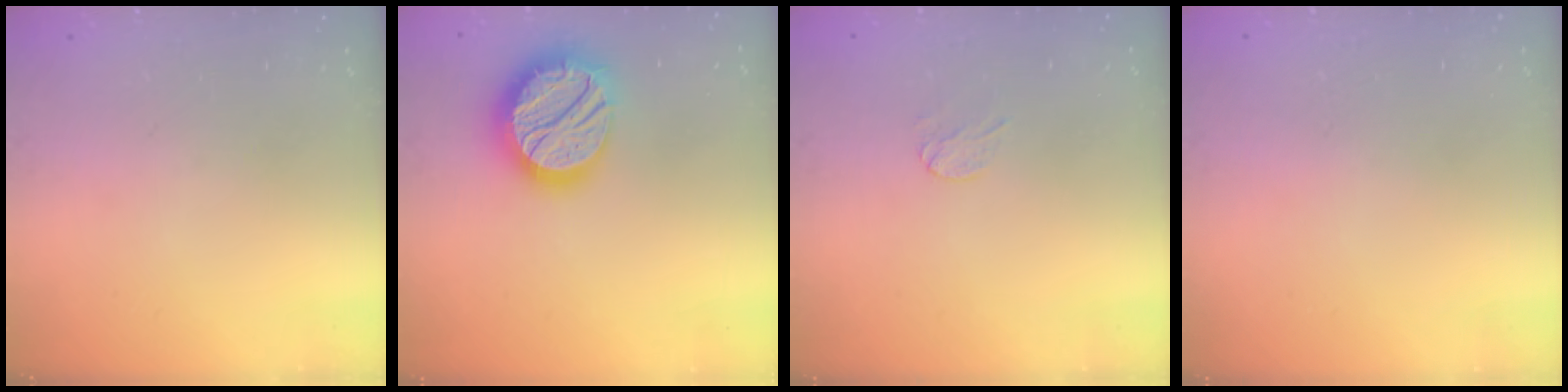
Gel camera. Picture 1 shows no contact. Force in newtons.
{"total": 19.5, "press": 19.4, "slide": 1.2}
{"total": 3.1, "press": 3.1, "slide": 0.3}
{"total": 0.5, "press": 0.5, "slide": 0.1}